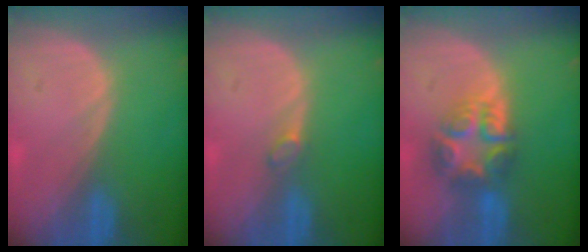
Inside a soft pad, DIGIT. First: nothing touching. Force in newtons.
{"total": 1.2, "press": 1.1, "slide": 0.2}
{"total": 7.6, "press": 6.7, "slide": 3.7}